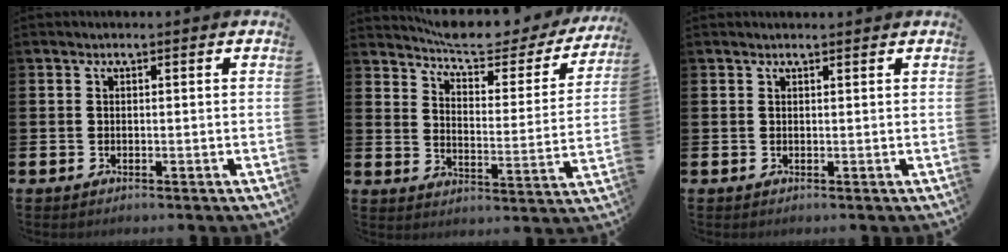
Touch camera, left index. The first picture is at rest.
{"total": 7.3, "force": [6.7, 1.6, 2.3], "torque": [-0.068, -0.051, 0.111]}
{"total": 0.7, "force": [0.7, 0.0, 0.1], "torque": [0.007, -0.003, 0.011]}